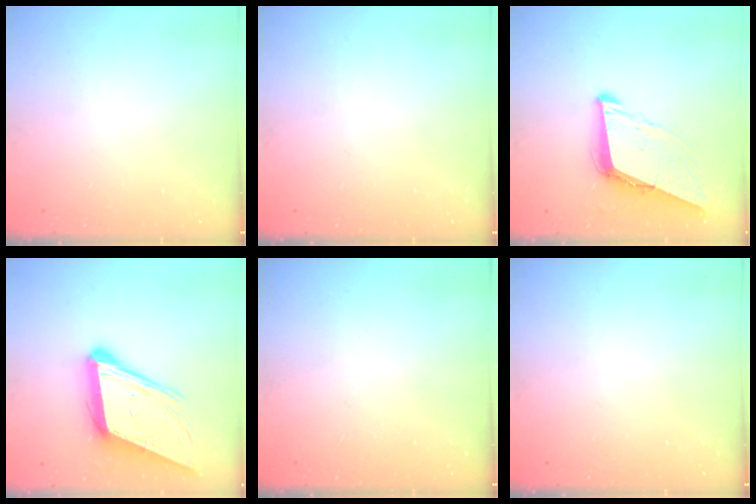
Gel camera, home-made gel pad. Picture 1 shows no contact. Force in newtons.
{"total": 0.0}
{"total": 8.9, "press": 8.1, "slide": 3.6}
{"total": 15.8, "press": 15.2, "slide": 4.2}
{"total": 0.0}
{"total": 0.0}